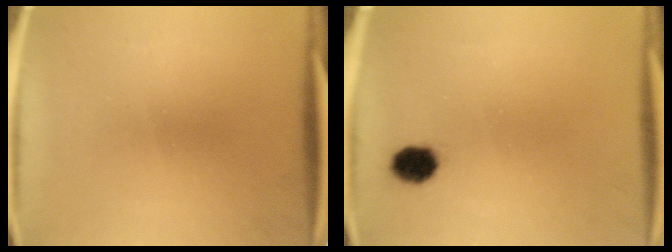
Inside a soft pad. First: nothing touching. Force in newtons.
{"total": 5.0}